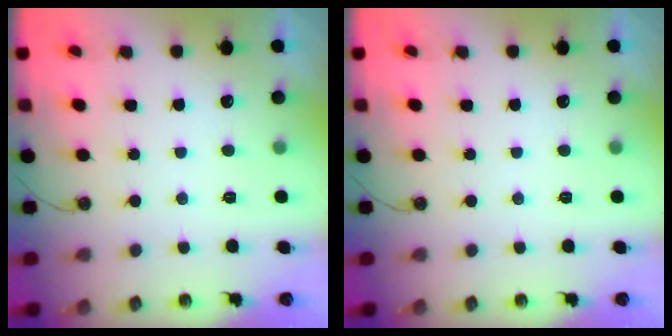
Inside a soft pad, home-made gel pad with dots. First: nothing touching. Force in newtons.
{"total": 0.0}